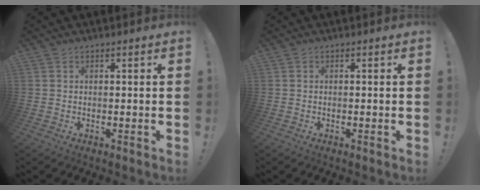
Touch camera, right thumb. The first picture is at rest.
{"total": 0.0}